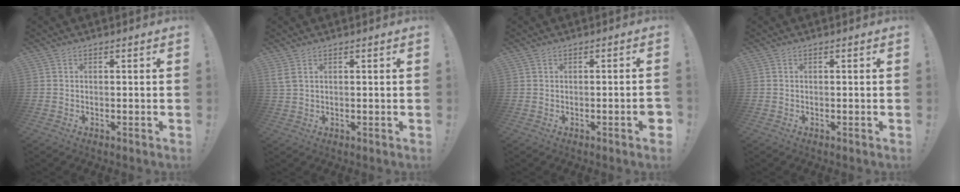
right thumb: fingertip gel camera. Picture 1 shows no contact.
{"total": 2.7, "force": [1.5, 1.1, 2.0], "torque": [-0.039, 0.000, 0.029]}
{"total": 2.7, "force": [-1.1, 0.1, 2.4], "torque": [-0.039, 0.000, -0.017]}
{"total": 0.0}